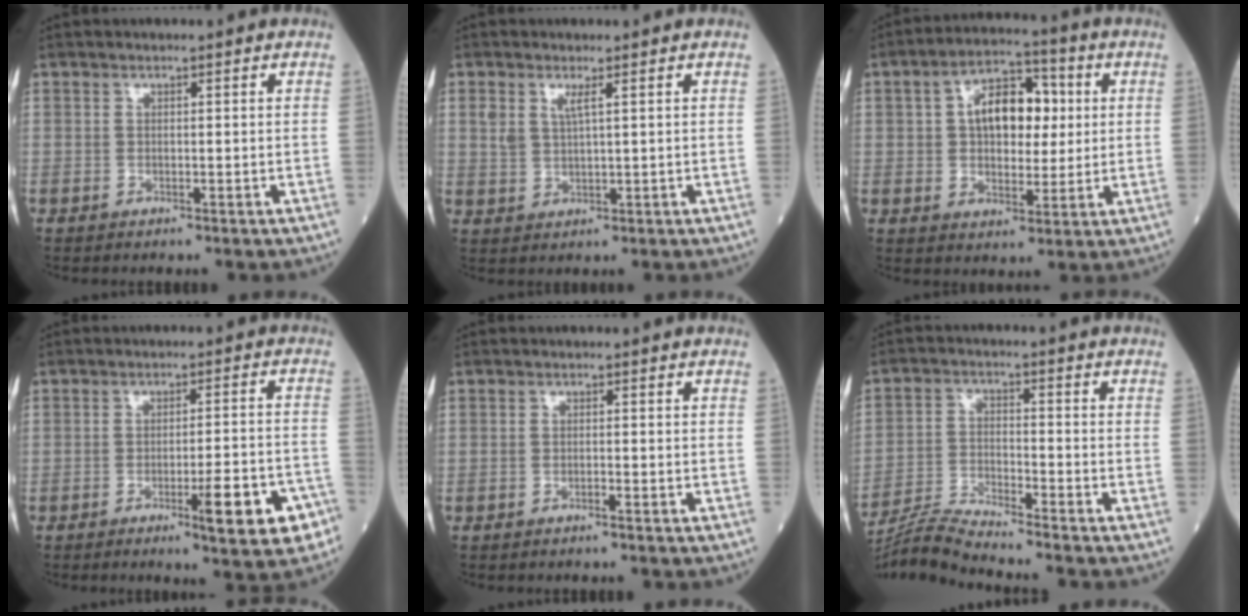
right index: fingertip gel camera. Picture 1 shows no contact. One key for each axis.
{"total": 3.0, "fx": 1.6, "fy": 0.9, "fz": 2.4, "tx": -0.060, "ty": 0.008, "tz": 0.037}
{"total": 10.3, "fx": 2.0, "fy": 5.6, "fz": 8.4, "tx": -0.139, "ty": 0.028, "tz": 0.031}
{"total": 8.9, "fx": -4.3, "fy": 0.9, "fz": 7.7, "tx": -0.102, "ty": 0.000, "tz": -0.051}
{"total": 0.6, "fx": -0.3, "fy": -0.1, "fz": 0.5, "tx": -0.013, "ty": 0.001, "tz": -0.005}
{"total": 7.6, "fx": -7.2, "fy": -1.9, "fz": 1.6, "tx": -0.039, "ty": -0.015, "tz": -0.140}